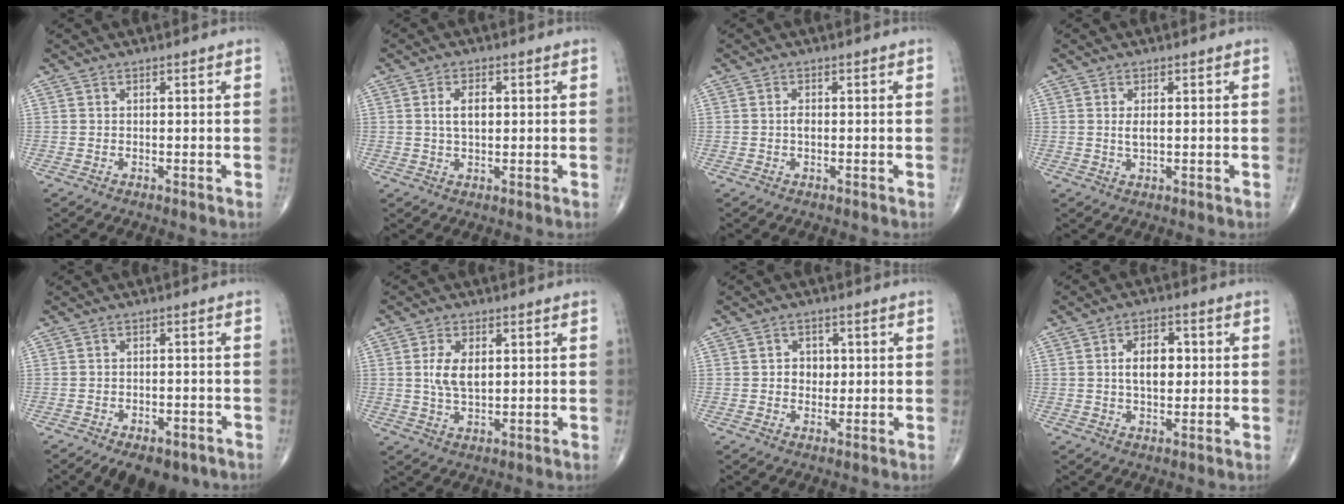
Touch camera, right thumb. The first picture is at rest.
{"total": 4.2, "force": [0.7, 2.3, 3.4], "torque": [-0.060, 0.000, 0.013]}
{"total": 1.3, "force": [-0.1, 0.8, 1.1], "torque": [-0.017, 0.002, -0.003]}
{"total": 2.2, "force": [0.3, 1.0, 1.9], "torque": [-0.034, -0.003, 0.007]}
{"total": 9.7, "force": [-6.1, 5.4, 5.4], "torque": [-0.062, 0.025, -0.081]}
{"total": 6.3, "force": [1.1, 3.6, 5.0], "torque": [-0.088, -0.006, 0.022]}
{"total": 4.0, "force": [0.4, 3.3, 2.2], "torque": [-0.005, 0.004, 0.003]}
{"total": 7.3, "force": [0.8, 4.4, 5.8], "torque": [-0.075, 0.006, 0.010]}